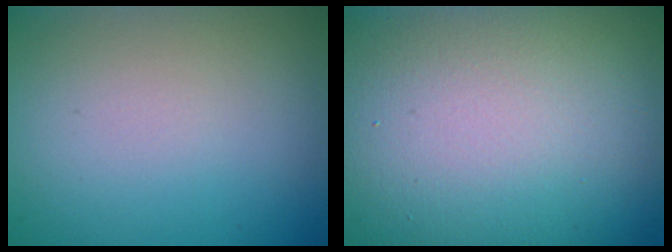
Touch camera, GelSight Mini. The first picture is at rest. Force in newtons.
{"total": 19.5, "press": 19.4, "slide": 0.8}